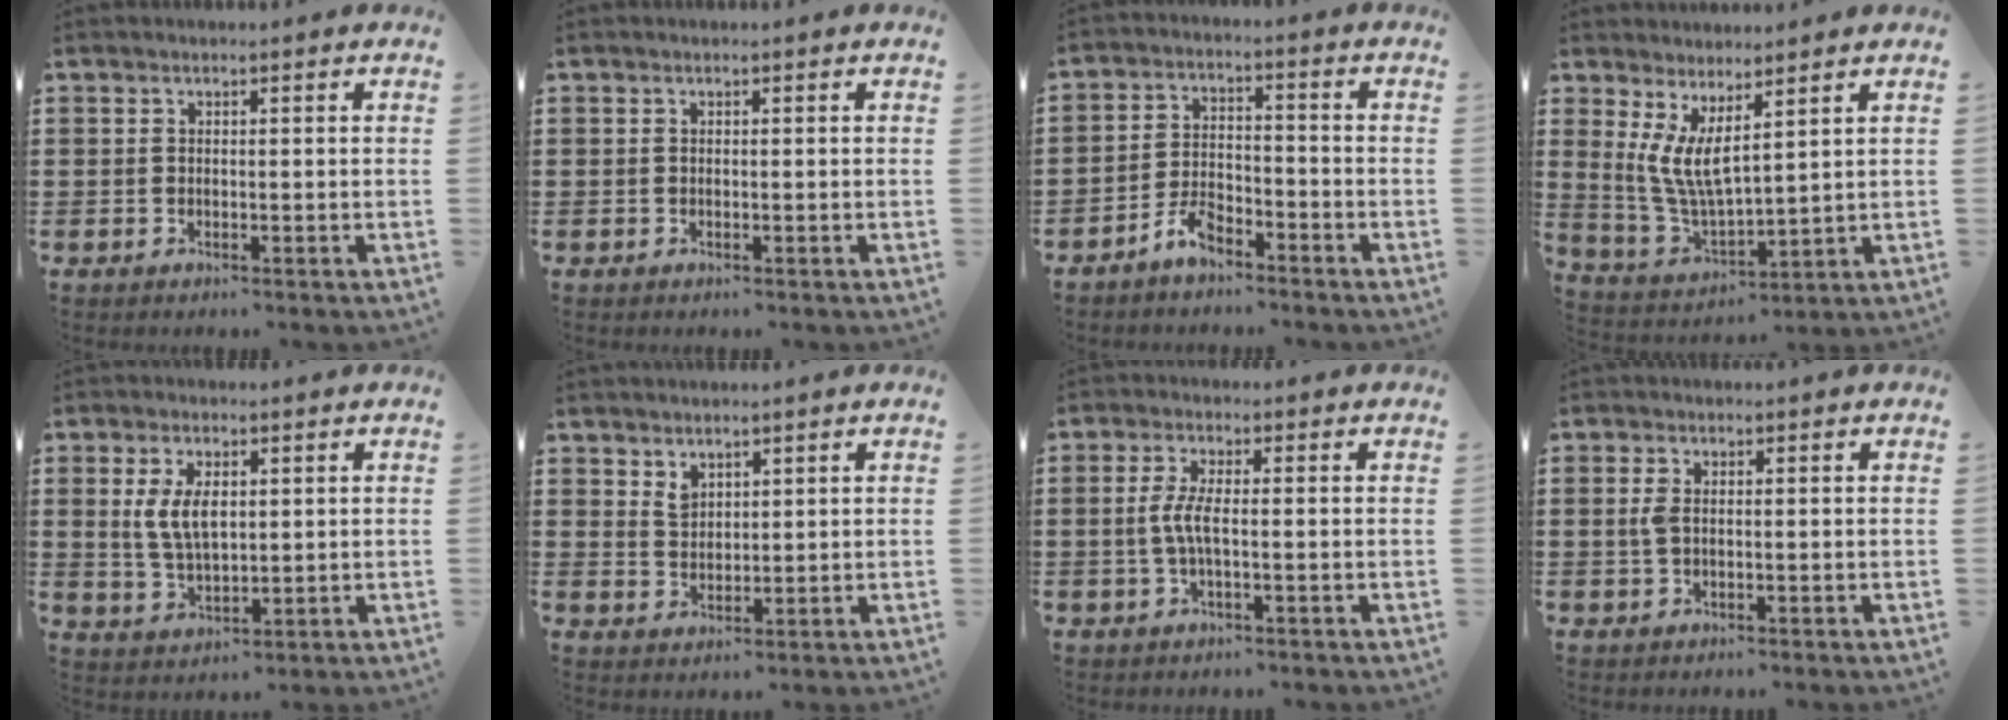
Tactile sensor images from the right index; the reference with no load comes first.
{"total": 0.0}
{"total": 4.7, "force": [-4.0, 1.6, 1.9], "torque": [-0.047, 0.009, -0.082]}
{"total": 5.7, "force": [2.2, 1.8, 5.0], "torque": [-0.125, -0.019, 0.034]}
{"total": 6.1, "force": [1.2, 3.1, 5.1], "torque": [-0.113, 0.007, 0.019]}
{"total": 2.5, "force": [2.0, 1.4, 0.6], "torque": [-0.017, 0.003, 0.038]}
{"total": 3.9, "force": [-0.4, 0.8, 3.8], "torque": [-0.092, -0.006, -0.017]}
{"total": 2.2, "force": [0.2, 1.1, 1.9], "torque": [-0.048, 0.002, -0.001]}